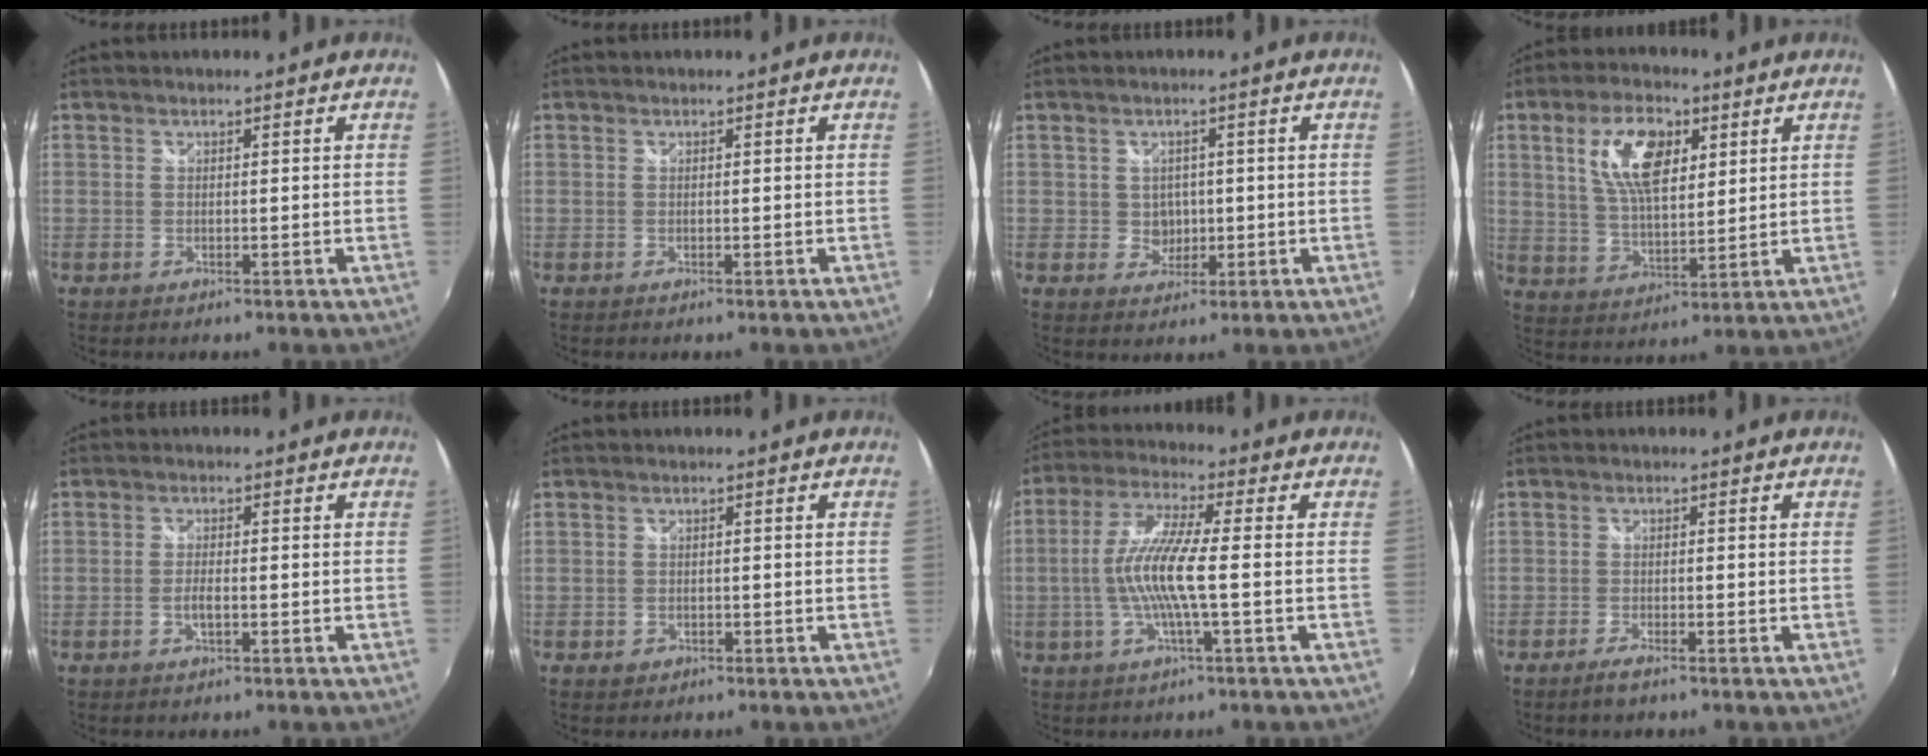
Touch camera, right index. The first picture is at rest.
{"total": 0.0}
{"total": 3.1, "force": [-0.1, 3.0, 0.8], "torque": [-0.014, 0.005, 0.004]}
{"total": 11.7, "force": [4.4, 5.6, 9.3], "torque": [-0.177, 0.015, 0.085]}
{"total": 2.2, "force": [-0.8, 0.6, 1.9], "torque": [-0.041, -0.002, -0.016]}
{"total": 1.9, "force": [-1.0, 1.5, 0.6], "torque": [-0.013, -0.002, -0.014]}
{"total": 10.4, "force": [-1.5, 0.5, 10.3], "torque": [-0.209, 0.001, -0.030]}
{"total": 2.5, "force": [-2.0, 0.5, 1.5], "torque": [-0.041, -0.003, -0.042]}